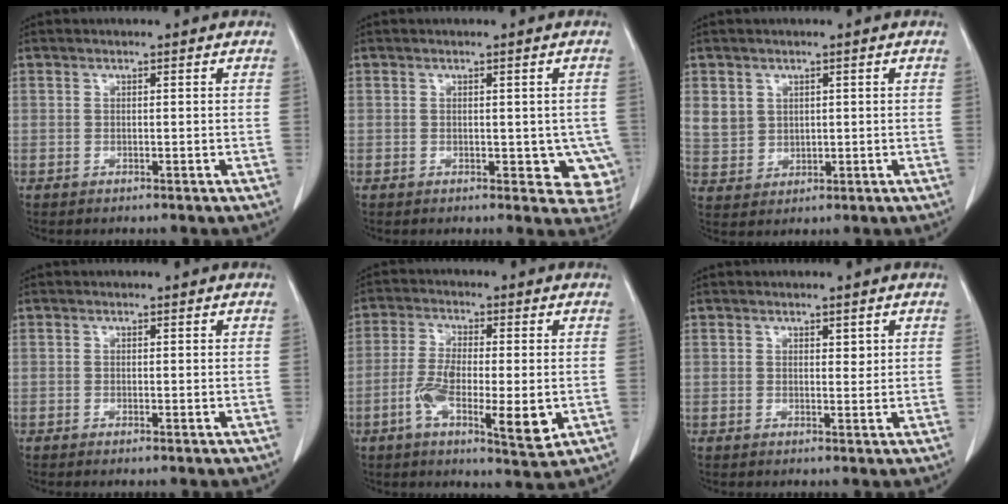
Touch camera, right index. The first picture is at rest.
{"total": 5.9, "force": [-0.7, 3.5, 4.7], "torque": [-0.025, -0.001, -0.003]}
{"total": 5.4, "force": [1.9, 4.8, 1.5], "torque": [-0.033, 0.009, 0.054]}
{"total": 0.6, "force": [-0.4, 0.0, 0.5], "torque": [-0.011, -0.001, -0.006]}
{"total": 10.8, "force": [-2.6, 2.8, 10.1], "torque": [-0.171, -0.012, -0.040]}
{"total": 1.2, "force": [0.6, 0.6, 0.8], "torque": [-0.008, -0.004, 0.010]}